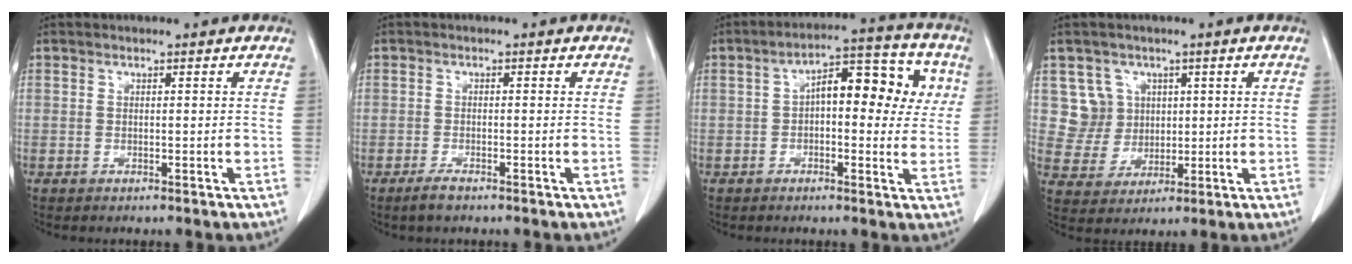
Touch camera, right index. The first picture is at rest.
{"total": 1.8, "force": [-1.3, 0.6, 1.1], "torque": [-0.023, 0.000, -0.022]}
{"total": 12.3, "force": [2.4, 5.6, 10.7], "torque": [-0.149, 0.048, 0.036]}
{"total": 6.2, "force": [2.2, 5.8, 0.2], "torque": [-0.001, 0.019, 0.052]}